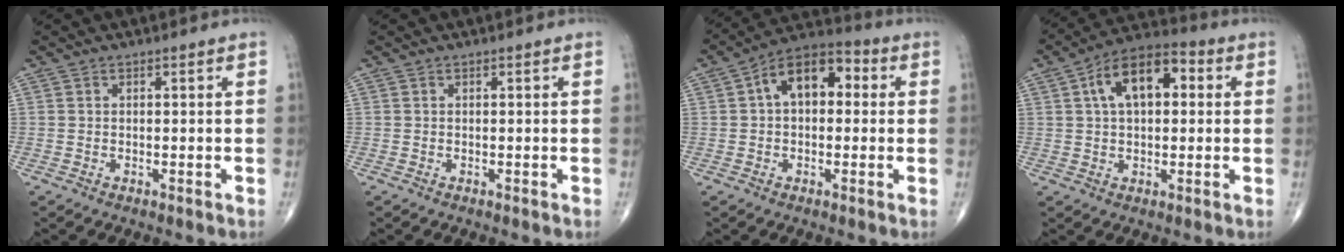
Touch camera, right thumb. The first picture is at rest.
{"total": 0.0}
{"total": 11.5, "force": [1.9, 7.0, 8.9], "torque": [-0.118, 0.035, 0.017]}
{"total": 12.6, "force": [3.0, 7.0, 10.0], "torque": [-0.154, 0.026, 0.040]}